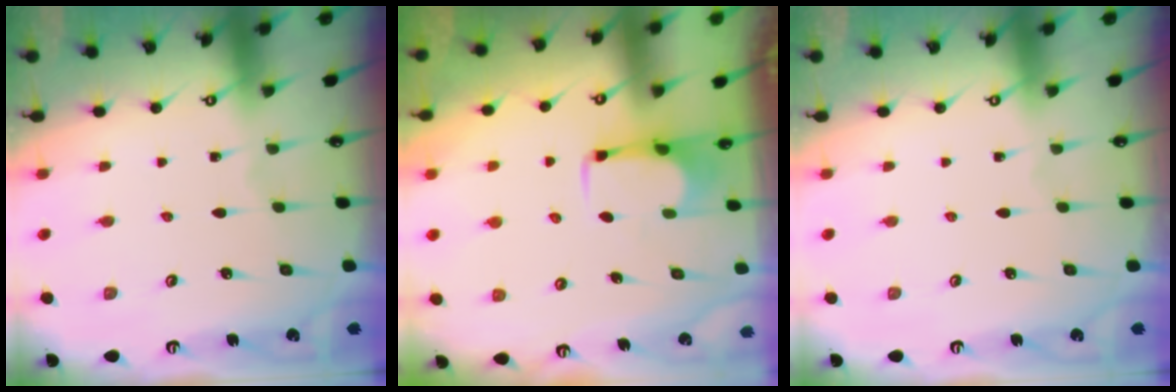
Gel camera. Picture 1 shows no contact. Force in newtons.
{"total": 3.0, "press": 3.0, "slide": 0.5}
{"total": 0.0}